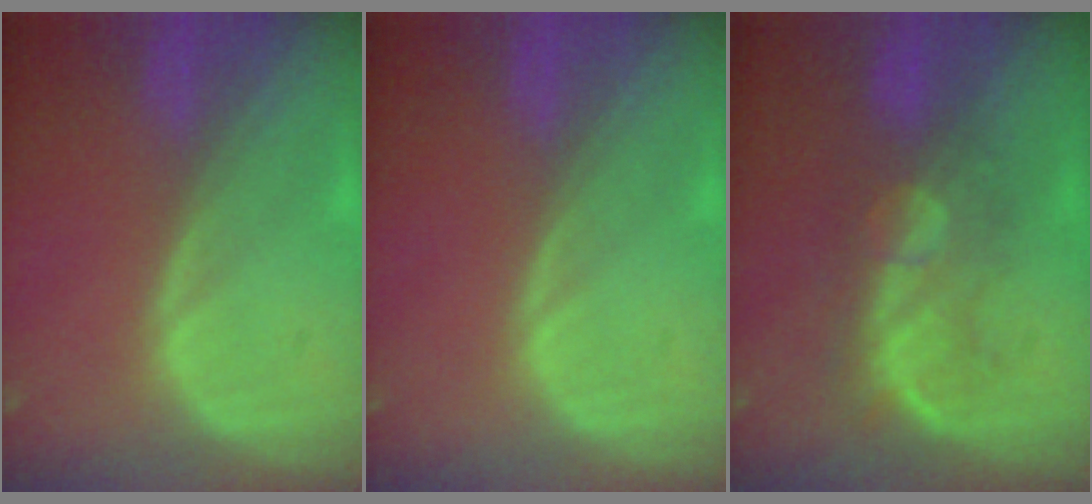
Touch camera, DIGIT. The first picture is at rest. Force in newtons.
{"total": 0.0}
{"total": 7.5, "press": 7.2, "slide": 2.1}